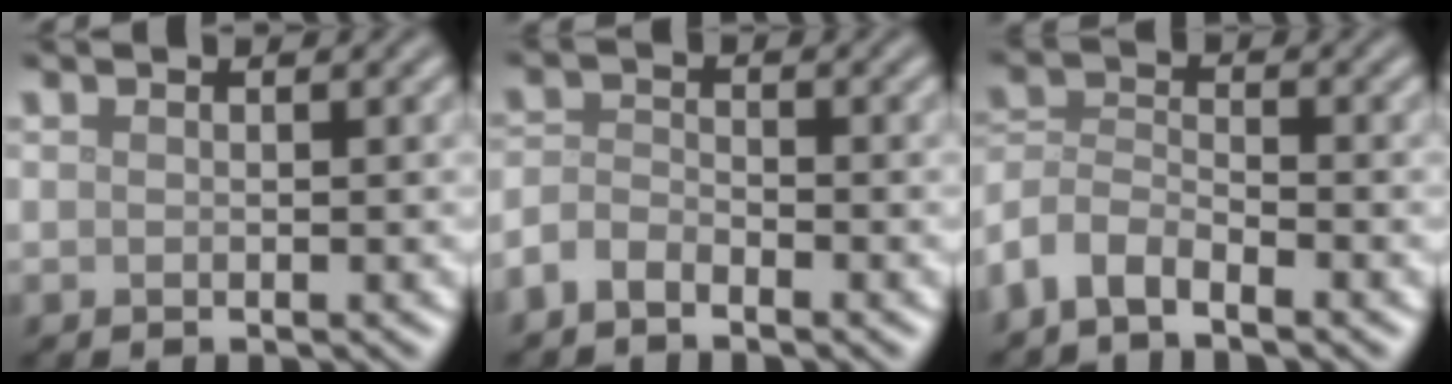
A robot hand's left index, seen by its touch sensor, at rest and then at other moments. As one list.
[{"total": 2.2, "force": [-1.6, 0.9, 1.1], "torque": [-0.023, 0.003, -0.042]}, {"total": 3.6, "force": [-2.7, 1.3, 1.8], "torque": [-0.037, 0.000, -0.067]}]